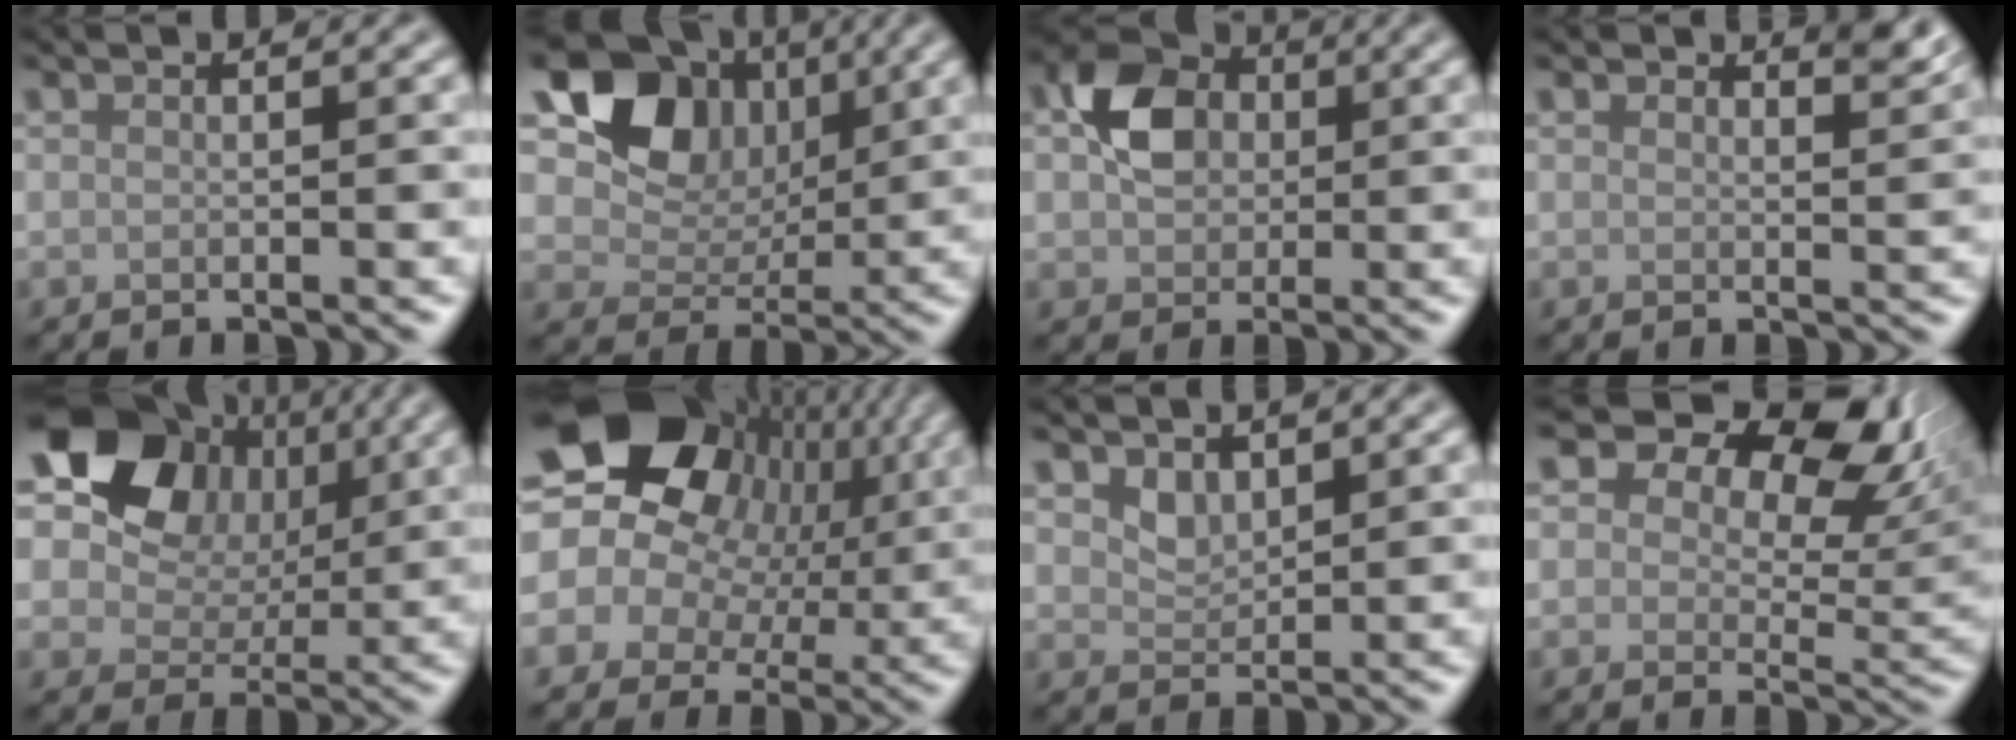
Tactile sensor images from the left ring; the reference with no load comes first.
{"total": 9.7, "force": [3.7, 7.2, 5.3], "torque": [-0.095, -0.008, 0.063]}
{"total": 5.2, "force": [0.7, 4.1, 3.1], "torque": [-0.055, 0.010, 0.005]}
{"total": 2.1, "force": [1.9, 0.4, 0.9], "torque": [-0.007, -0.006, 0.026]}
{"total": 13.1, "force": [5.2, 9.3, 7.7], "torque": [-0.134, 0.034, 0.072]}
{"total": 19.3, "force": [5.1, 14.8, 11.2], "torque": [-0.212, 0.025, 0.071]}
{"total": 1.7, "force": [1.2, 1.0, 0.7], "torque": [-0.014, -0.006, 0.027]}
{"total": 12.8, "force": [6.8, 7.4, 8.0], "torque": [-0.106, 0.023, 0.092]}